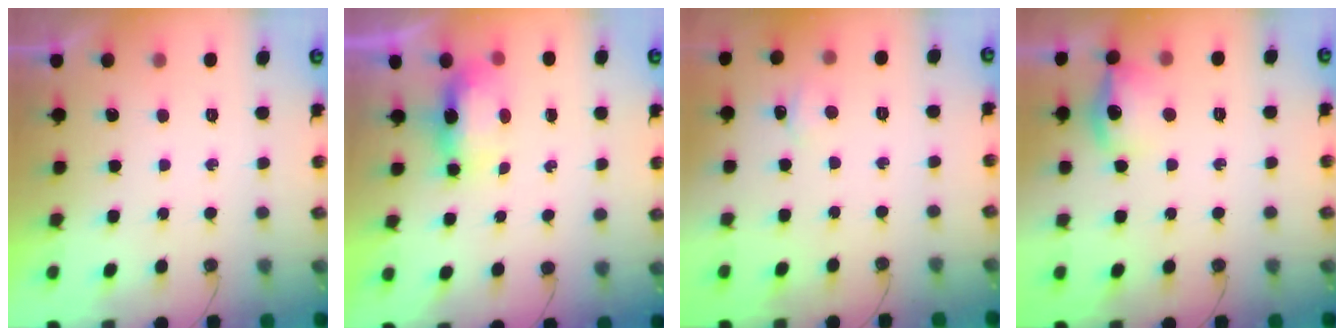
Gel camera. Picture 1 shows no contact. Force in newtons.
{"total": 6.5, "press": 6.1, "slide": 2.3}
{"total": 2.8, "press": 2.8, "slide": 0.3}
{"total": 12.2, "press": 12.1, "slide": 1.0}